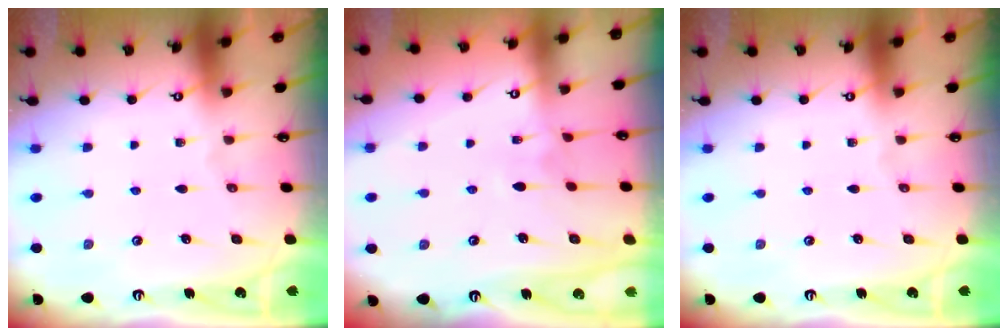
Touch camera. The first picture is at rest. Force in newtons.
{"total": 3.7, "press": 3.7, "slide": 0.2}
{"total": 0.0}